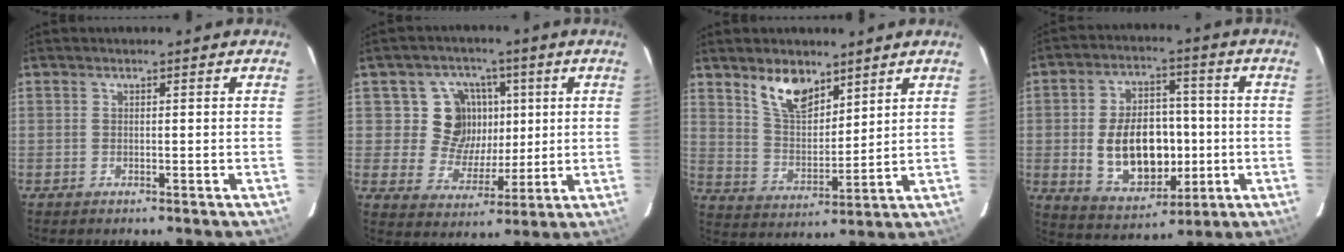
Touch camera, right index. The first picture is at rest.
{"total": 9.9, "force": [2.5, 9.4, 2.2], "torque": [-0.049, 0.005, 0.041]}
{"total": 9.5, "force": [6.6, 4.3, 5.3], "torque": [-0.089, 0.006, 0.132]}
{"total": 14.9, "force": [-1.6, 9.7, 11.2], "torque": [-0.220, 0.014, -0.002]}